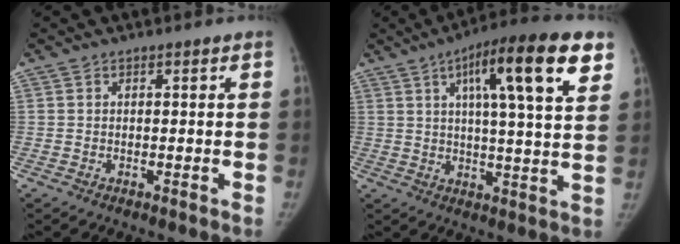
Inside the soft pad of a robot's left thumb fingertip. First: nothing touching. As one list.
[{"total": 18.5, "force": [8.4, 3.9, 16.0], "torque": [-0.219, -0.009, 0.119]}]